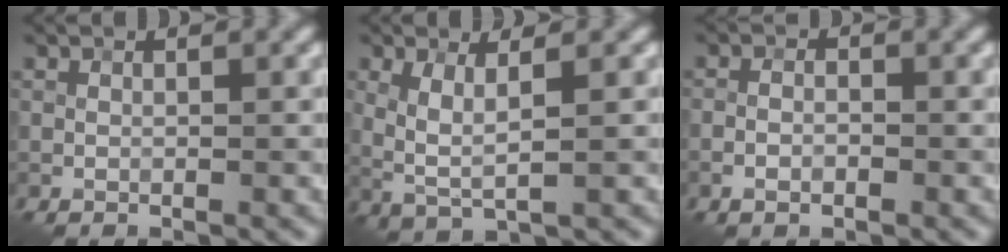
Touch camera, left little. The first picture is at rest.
{"total": 3.3, "force": [0.6, 1.1, 3.0], "torque": [-0.073, -0.006, 0.018]}
{"total": 1.7, "force": [-0.8, 1.0, 1.1], "torque": [-0.019, 0.003, -0.020]}